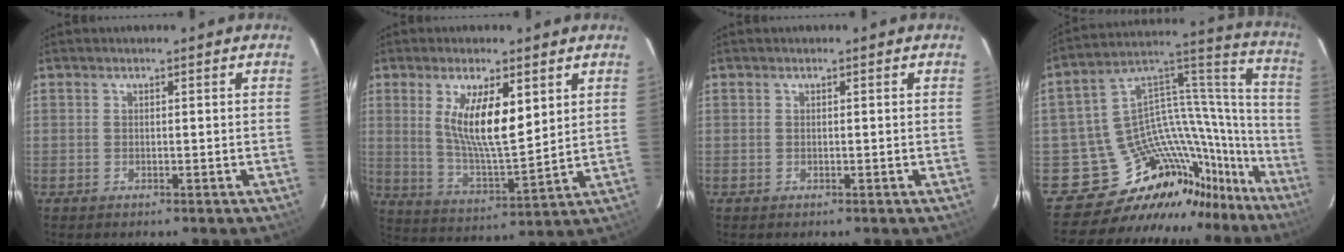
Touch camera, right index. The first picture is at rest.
{"total": 11.8, "force": [4.4, 3.1, 10.5], "torque": [-0.191, -0.008, 0.086]}
{"total": 0.0}
{"total": 23.0, "force": [-19.5, 11.1, 4.9], "torque": [-0.046, 0.106, -0.302]}